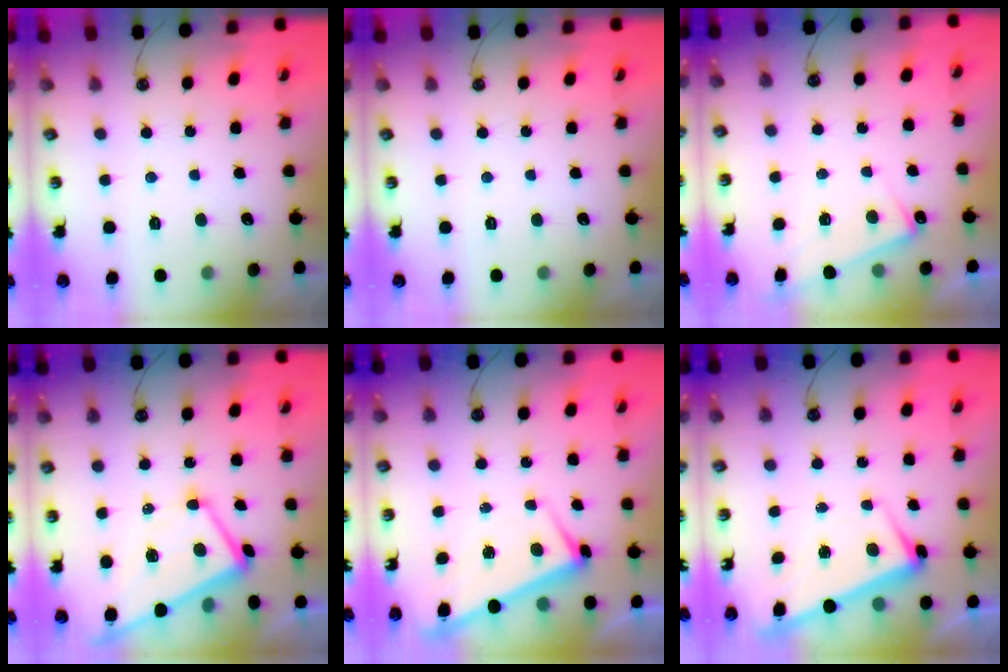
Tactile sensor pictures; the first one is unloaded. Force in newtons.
{"total": 0.0}
{"total": 5.5, "press": 5.5, "slide": 0.3}
{"total": 2.1, "press": 2.0, "slide": 0.7}
{"total": 2.9, "press": 2.9, "slide": 0.3}
{"total": 2.6, "press": 2.4, "slide": 0.9}